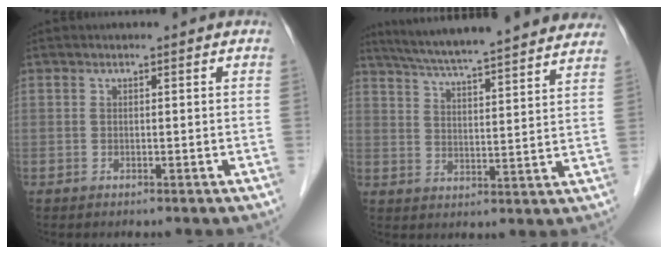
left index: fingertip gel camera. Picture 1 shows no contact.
{"total": 25.0, "force": [22.3, 2.0, 11.3], "torque": [-0.182, 0.007, 0.298]}